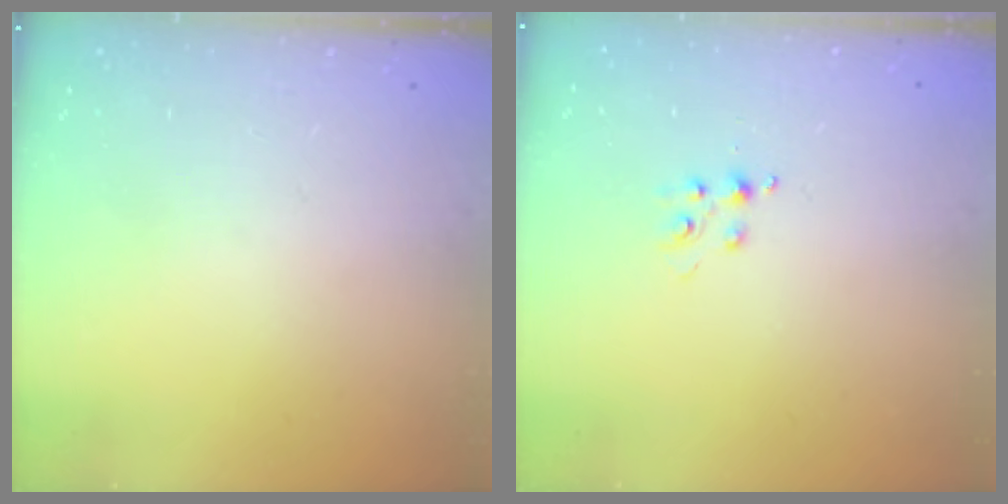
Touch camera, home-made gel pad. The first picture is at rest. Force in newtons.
{"total": 4.9, "press": 4.9, "slide": 0.7}